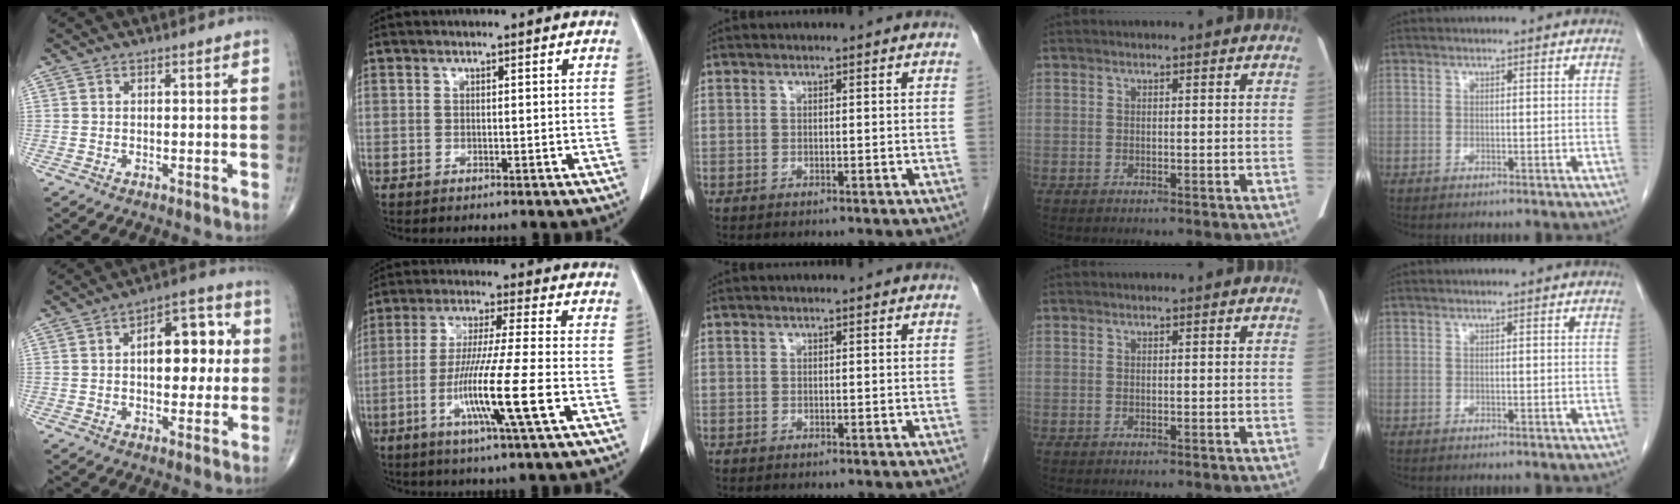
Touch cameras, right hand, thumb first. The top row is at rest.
{"thumb": {"total": 12.4, "force": [1.7, 6.6, 10.4], "torque": [-0.110, 0.017, 0.020]}, "index": {"total": 12.0, "force": [-3.7, -1.0, 11.4], "torque": [-0.218, -0.021, -0.073]}}